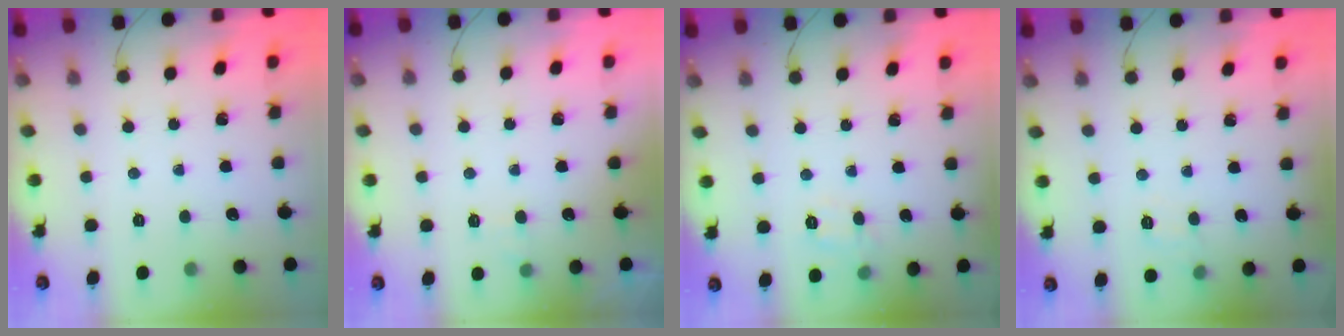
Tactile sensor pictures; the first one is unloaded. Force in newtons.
{"total": 2.2, "press": 1.8, "slide": 1.3}
{"total": 6.7, "press": 6.6, "slide": 1.2}
{"total": 6.3, "press": 6.2, "slide": 1.5}